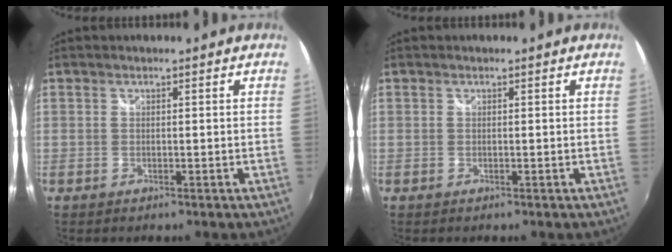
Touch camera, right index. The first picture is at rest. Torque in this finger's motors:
{"motor_torque": [-0.02, 0.01, 0.00, 0.01]}